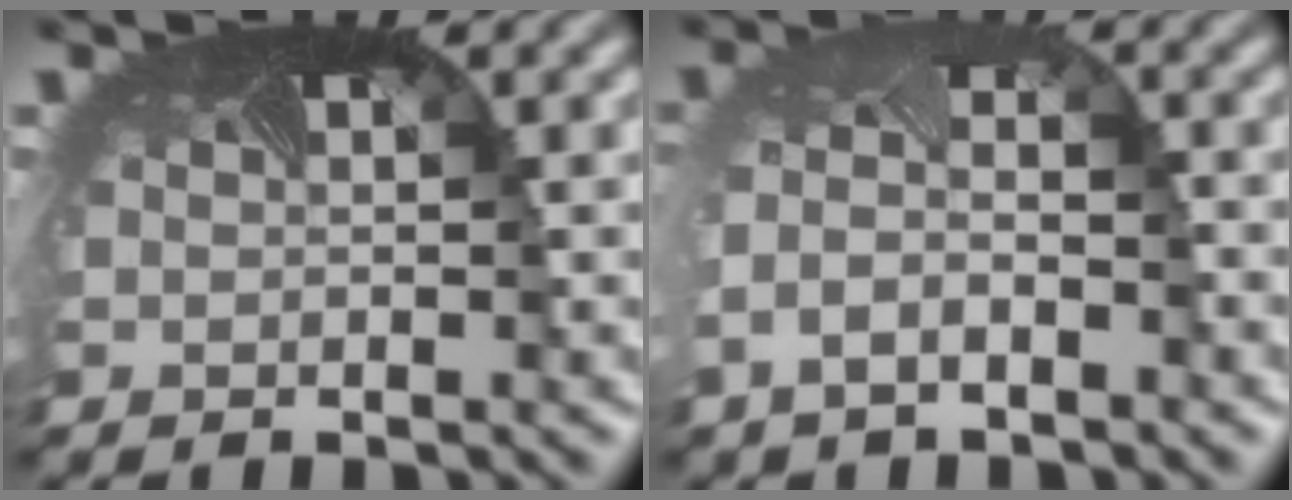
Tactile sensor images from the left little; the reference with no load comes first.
{"total": 3.3, "force": [-1.8, 1.8, 2.1], "torque": [-0.066, -0.008, -0.041]}